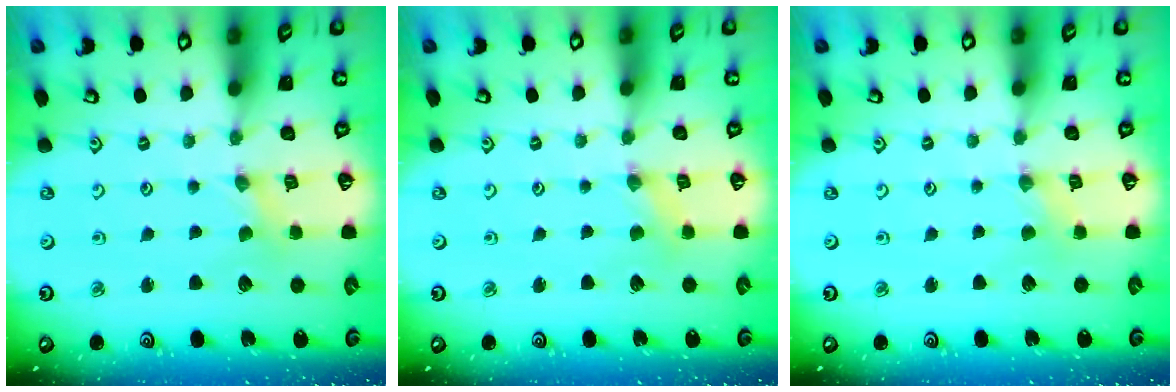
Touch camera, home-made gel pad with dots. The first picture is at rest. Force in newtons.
{"total": 0.8, "press": 0.8, "slide": 0.3}
{"total": 1.2, "press": 1.2, "slide": 0.2}